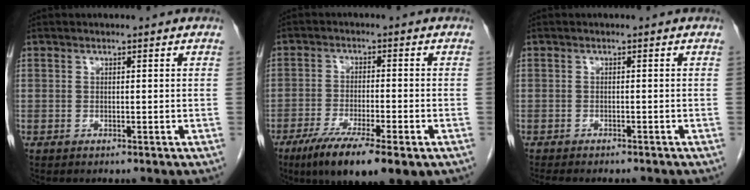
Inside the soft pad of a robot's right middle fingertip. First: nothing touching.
{"total": 11.7, "force": [-7.1, 2.1, 9.0], "torque": [-0.146, -0.024, -0.111]}
{"total": 7.3, "force": [-6.4, 1.9, 3.0], "torque": [-0.037, -0.004, -0.084]}